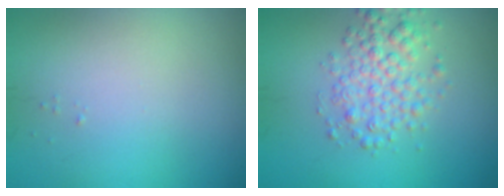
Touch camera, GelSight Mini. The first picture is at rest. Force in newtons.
{"total": 3.6, "press": 3.6, "slide": 0.1}